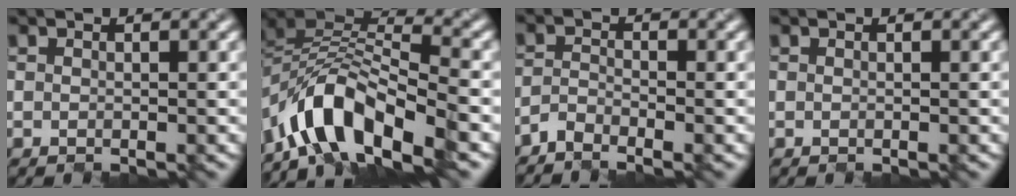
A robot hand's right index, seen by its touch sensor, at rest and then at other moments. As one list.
[{"total": 8.7, "force": [-5.9, 3.7, 5.2], "torque": [-0.080, 0.003, -0.118]}, {"total": 1.8, "force": [-1.8, 0.1, 0.3], "torque": [-0.010, -0.004, -0.042]}, {"total": 0.0}]